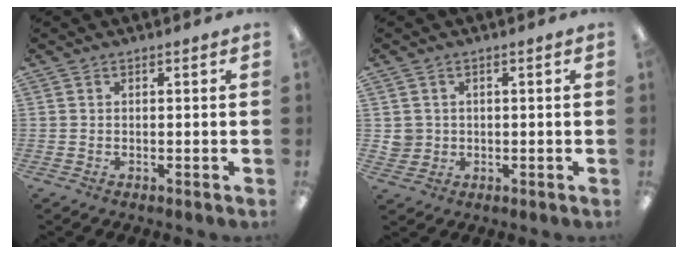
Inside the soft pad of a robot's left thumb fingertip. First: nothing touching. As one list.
[{"total": 3.1, "force": [0.6, 3.0, 0.2], "torque": [-0.011, 0.005, 0.011]}]